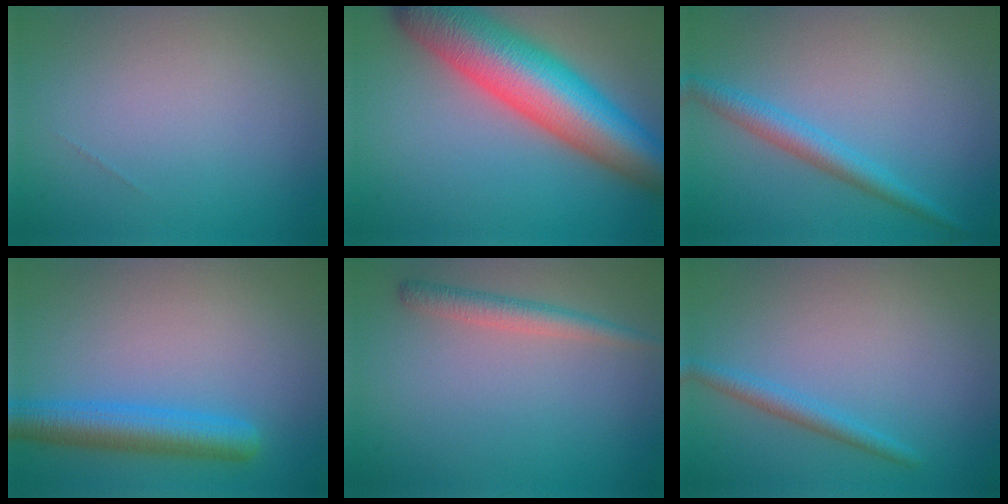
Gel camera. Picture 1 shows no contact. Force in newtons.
{"total": 11.7, "press": 11.7, "slide": 0.5}
{"total": 2.6, "press": 2.6, "slide": 0.0}
{"total": 4.8, "press": 4.8, "slide": 0.2}
{"total": 2.1, "press": 2.1, "slide": 0.1}
{"total": 1.8, "press": 1.8, "slide": 0.1}